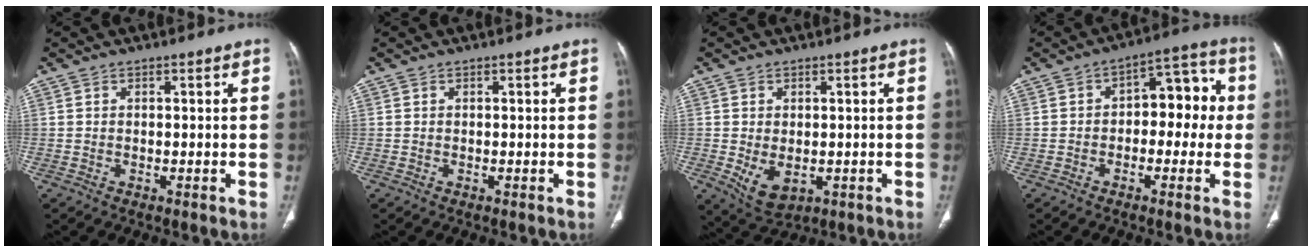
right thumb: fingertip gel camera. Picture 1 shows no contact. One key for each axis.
{"total": 0.0}
{"total": 6.0, "fx": -1.1, "fy": 3.9, "fz": 4.5, "tx": -0.071, "ty": -0.010, "tz": 0.000}
{"total": 10.4, "fx": -0.1, "fy": 6.3, "fz": 8.2, "tx": -0.063, "ty": 0.044, "tz": -0.013}